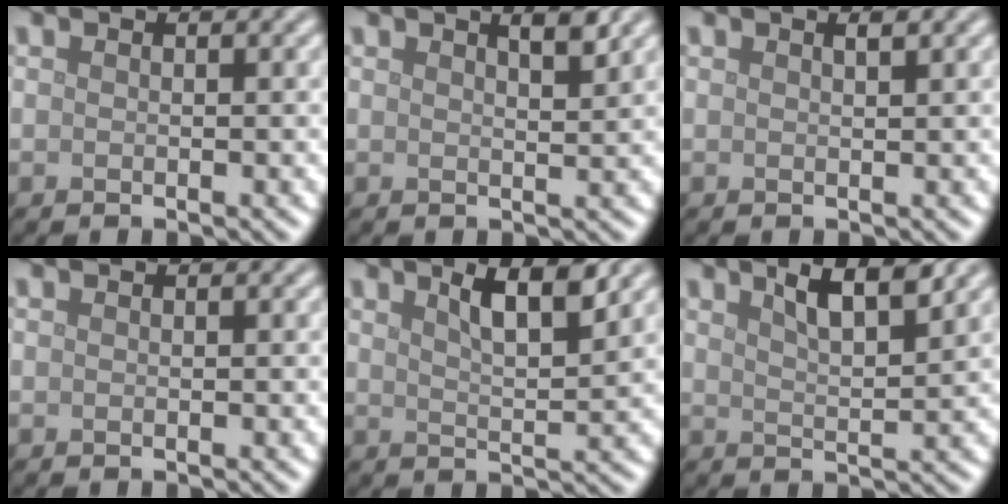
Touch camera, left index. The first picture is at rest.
{"total": 2.0, "force": [1.4, 0.4, 1.3], "torque": [-0.012, 0.004, 0.020]}
{"total": 0.7, "force": [0.5, 0.1, 0.5], "torque": [-0.008, 0.000, 0.008]}
{"total": 0.0}
{"total": 4.4, "force": [2.6, 0.9, 3.4], "torque": [-0.049, 0.003, 0.043]}
{"total": 4.5, "force": [3.0, 1.0, 3.2], "torque": [-0.046, 0.009, 0.048]}